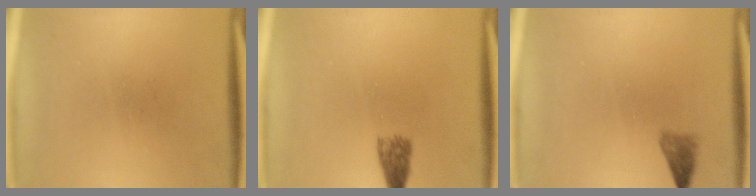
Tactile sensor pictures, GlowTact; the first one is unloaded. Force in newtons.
{"total": 2.7}
{"total": 1.7}